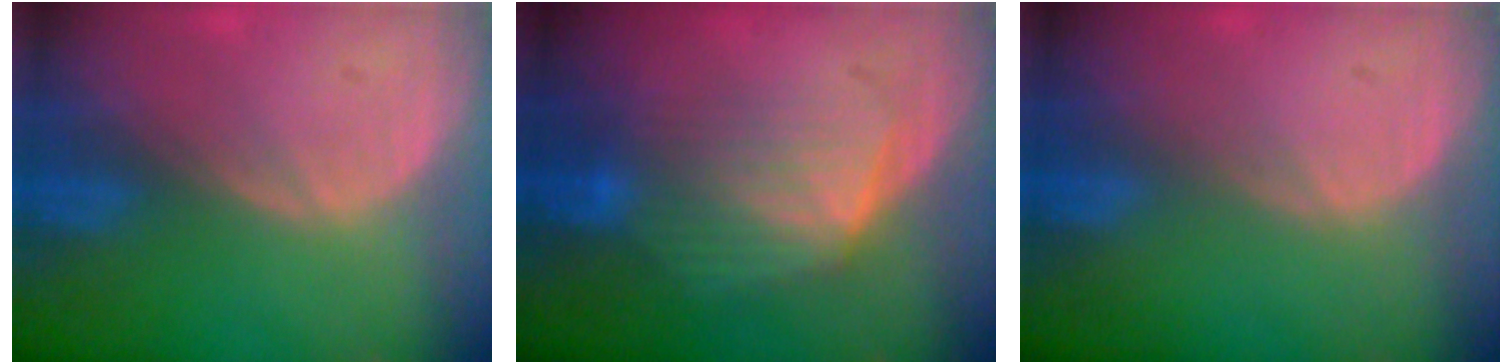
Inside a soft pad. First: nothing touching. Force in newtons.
{"total": 6.9, "press": 6.8, "slide": 0.5}
{"total": 0.0}